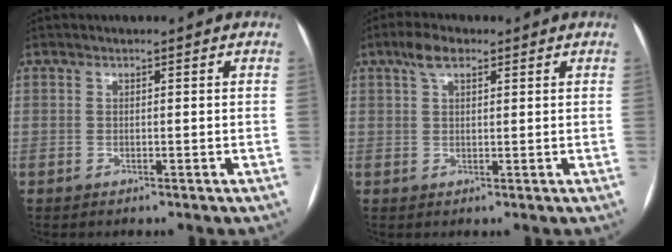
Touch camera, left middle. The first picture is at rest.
{"total": 3.7, "force": [2.3, 1.5, 2.5], "torque": [-0.054, 0.014, 0.044]}